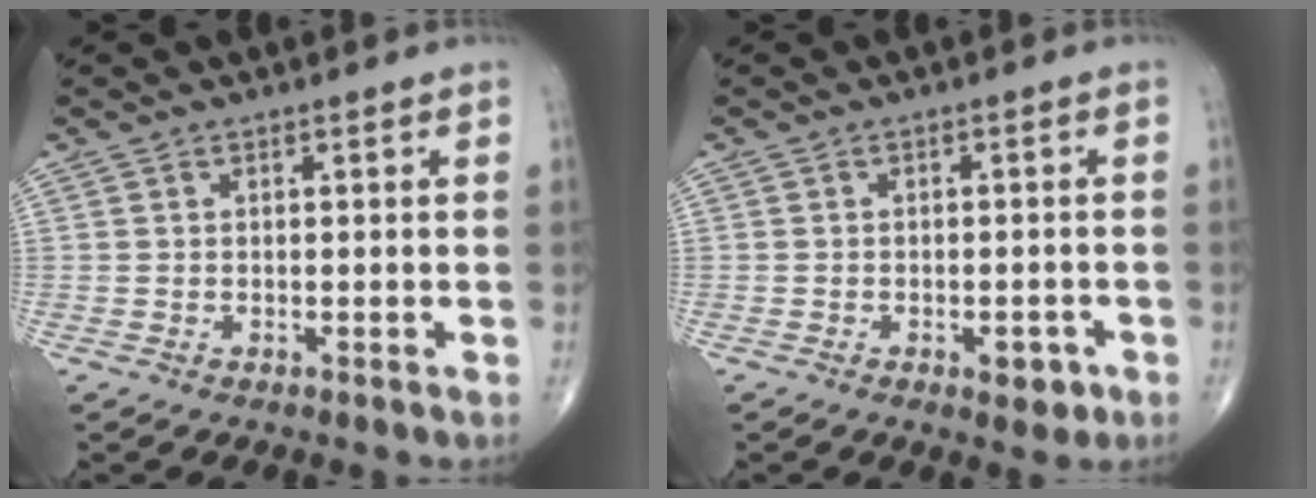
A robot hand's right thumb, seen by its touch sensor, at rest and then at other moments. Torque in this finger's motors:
{"motor_torque": [0.42, 0.42, -0.09, -0.08, 0.14]}